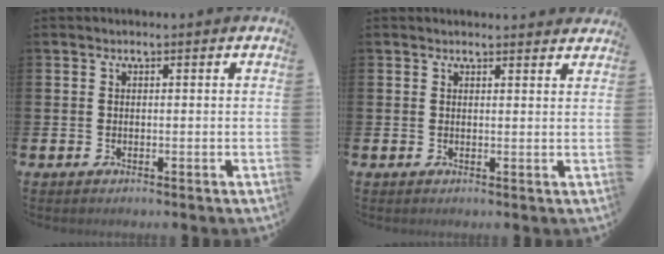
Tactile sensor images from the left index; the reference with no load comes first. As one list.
[{"total": 1.5, "force": [1.5, 0.1, 0.0], "torque": [0.010, -0.009, 0.025]}]